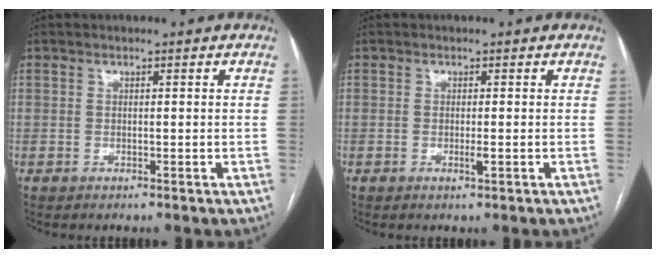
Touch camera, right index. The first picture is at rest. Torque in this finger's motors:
{"motor_torque": [0.18, 0.06, 0.11, 0.04]}